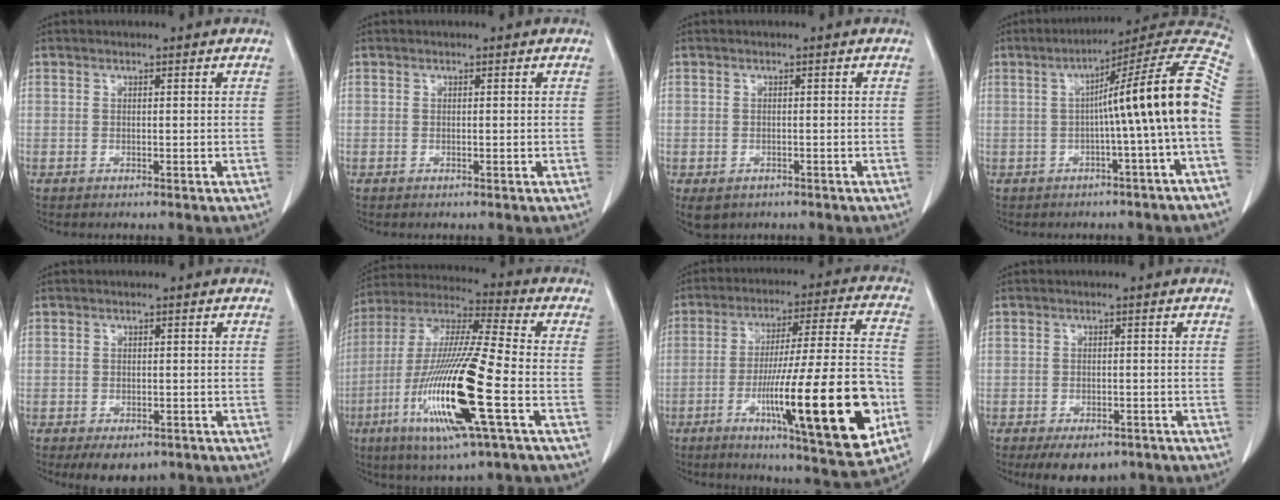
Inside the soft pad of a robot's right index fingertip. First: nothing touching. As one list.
[{"total": 0.0}, {"total": 4.5, "force": [-2.8, 3.2, 1.5], "torque": [-0.024, -0.004, -0.037]}, {"total": 15.9, "force": [-1.0, -1.3, 15.8], "torque": [-0.207, 0.039, -0.024]}, {"total": 4.6, "force": [-3.1, 2.6, 2.2], "torque": [-0.023, -0.002, -0.037]}, {"total": 19.8, "force": [-6.4, 0.9, 18.7], "torque": [-0.397, -0.029, -0.123]}, {"total": 23.4, "force": [-7.4, 1.7, 22.2], "torque": [-0.324, -0.013, -0.106]}, {"total": 6.6, "force": [-4.8, 3.4, 3.0], "torque": [-0.035, 0.000, -0.065]}]